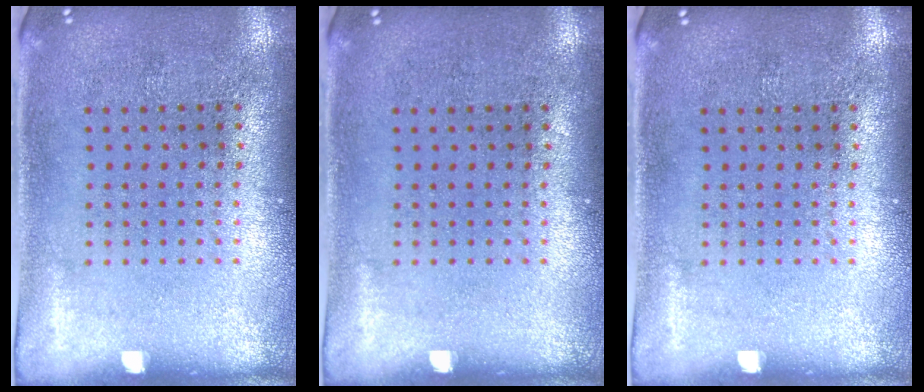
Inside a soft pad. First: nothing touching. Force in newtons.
{"total": 0.0}
{"total": 0.0}